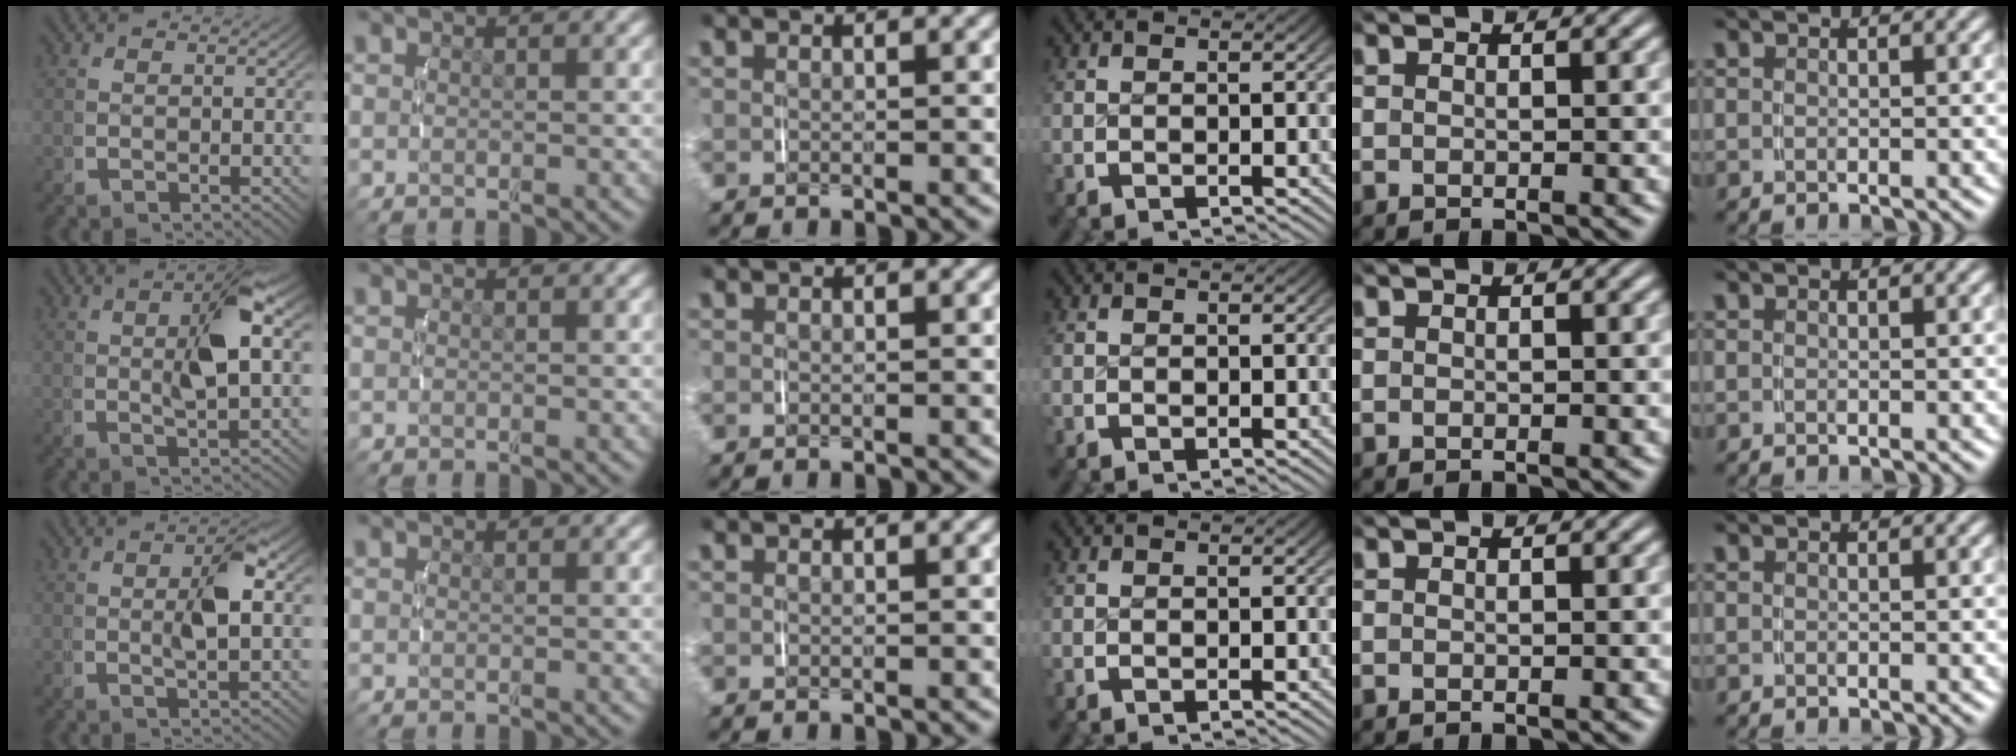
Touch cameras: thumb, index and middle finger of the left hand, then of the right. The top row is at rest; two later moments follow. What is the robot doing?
{"motion": "lift_and_place", "object": "jar lid"}